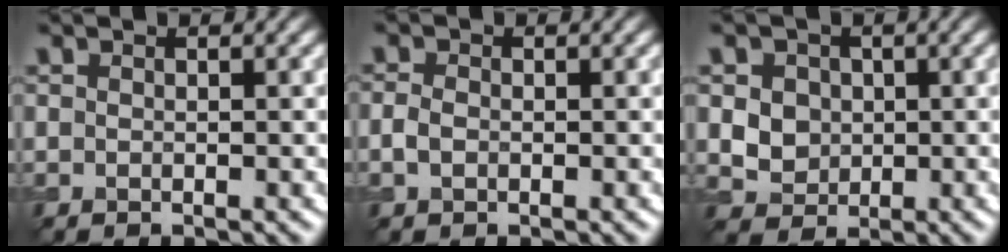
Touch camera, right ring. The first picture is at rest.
{"total": 1.4, "force": [-0.3, 1.0, 0.9], "torque": [-0.017, 0.000, -0.009]}
{"total": 4.1, "force": [0.7, 3.5, 2.0], "torque": [-0.040, 0.007, 0.013]}